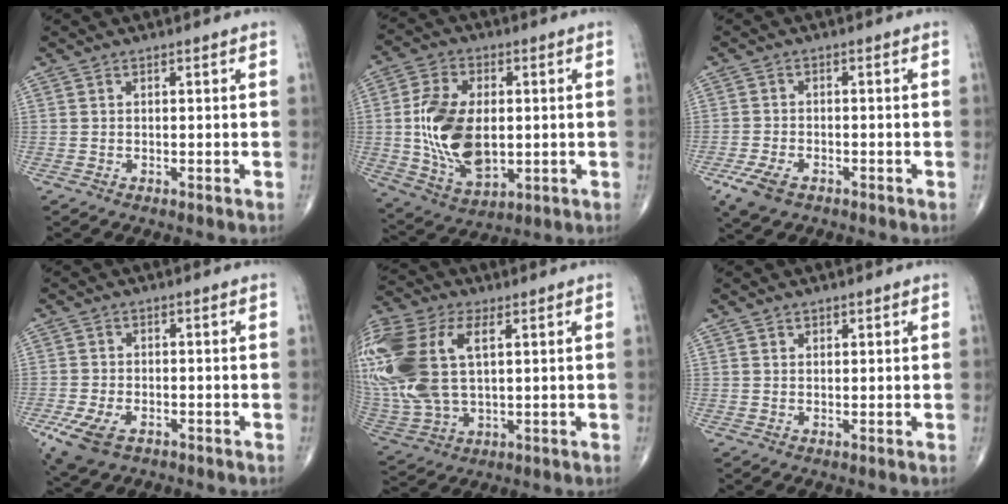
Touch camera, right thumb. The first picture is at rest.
{"total": 16.3, "force": [0.0, 9.8, 13.0], "torque": [-0.234, -0.006, 0.012]}
{"total": 5.4, "force": [-3.0, 2.9, 3.4], "torque": [-0.075, 0.004, -0.053]}
{"total": 7.5, "force": [-3.7, 4.3, 4.9], "torque": [-0.103, 0.003, -0.063]}
{"total": 25.6, "force": [6.0, 14.7, 20.1], "torque": [-0.513, 0.019, 0.120]}
{"total": 1.0, "force": [0.6, 0.7, 0.2], "torque": [0.008, -0.004, 0.007]}